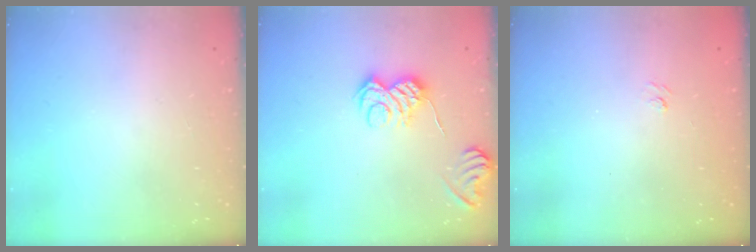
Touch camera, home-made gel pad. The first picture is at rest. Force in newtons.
{"total": 7.4, "press": 7.3, "slide": 1.3}
{"total": 1.9, "press": 1.7, "slide": 0.9}